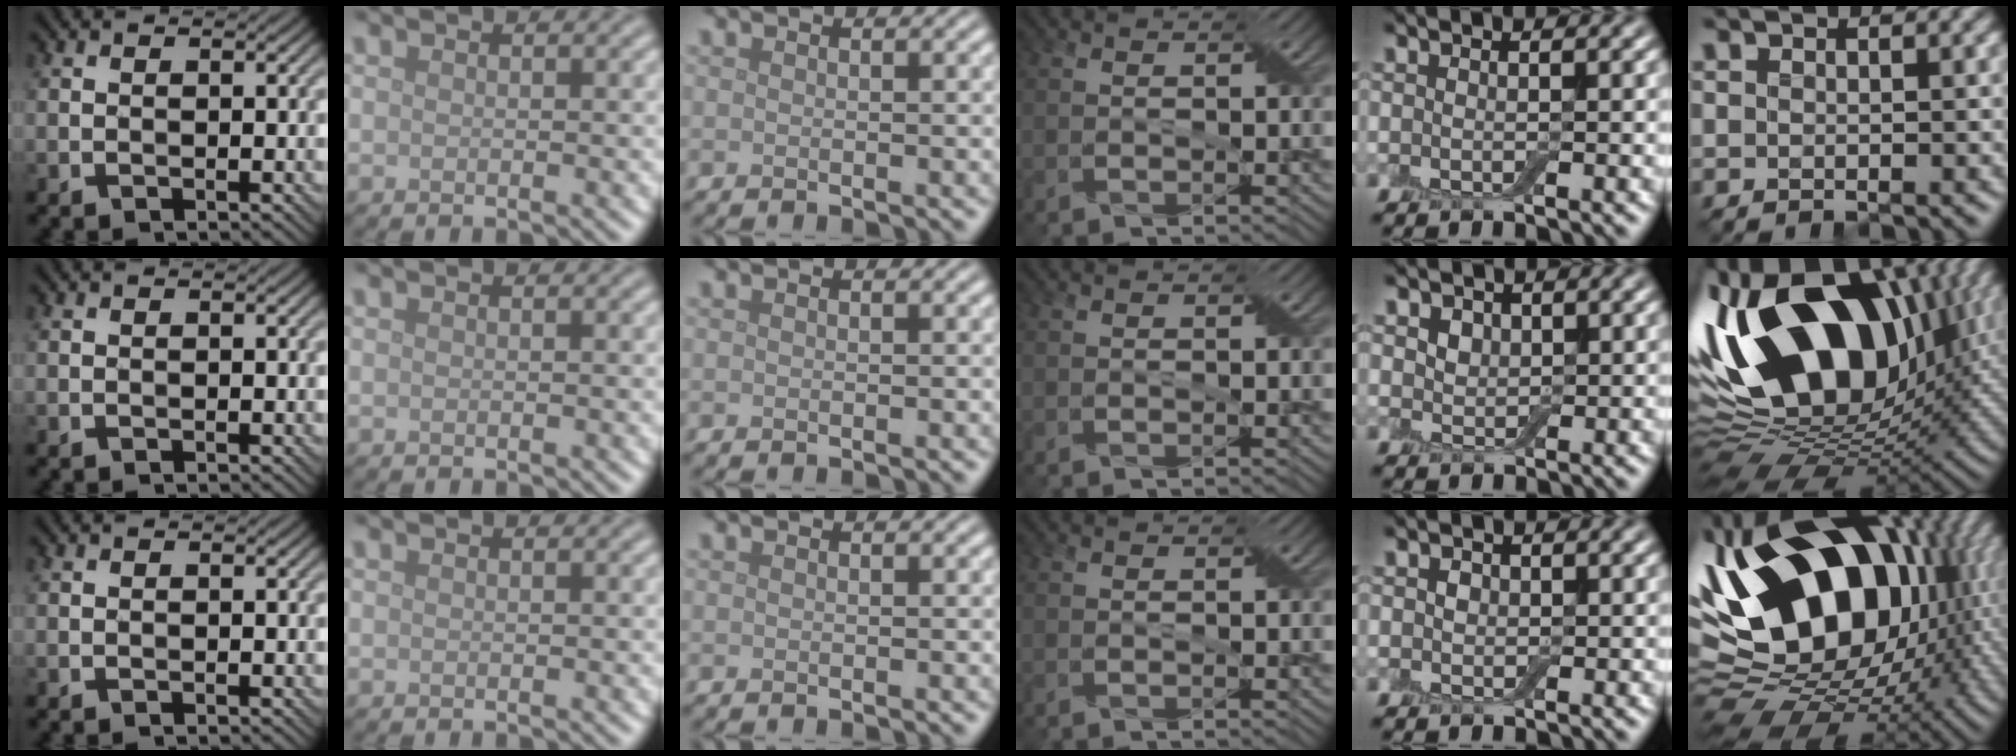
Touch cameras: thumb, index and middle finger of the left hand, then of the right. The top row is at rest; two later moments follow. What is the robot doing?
{"motion": "extract", "object": "drawer"}